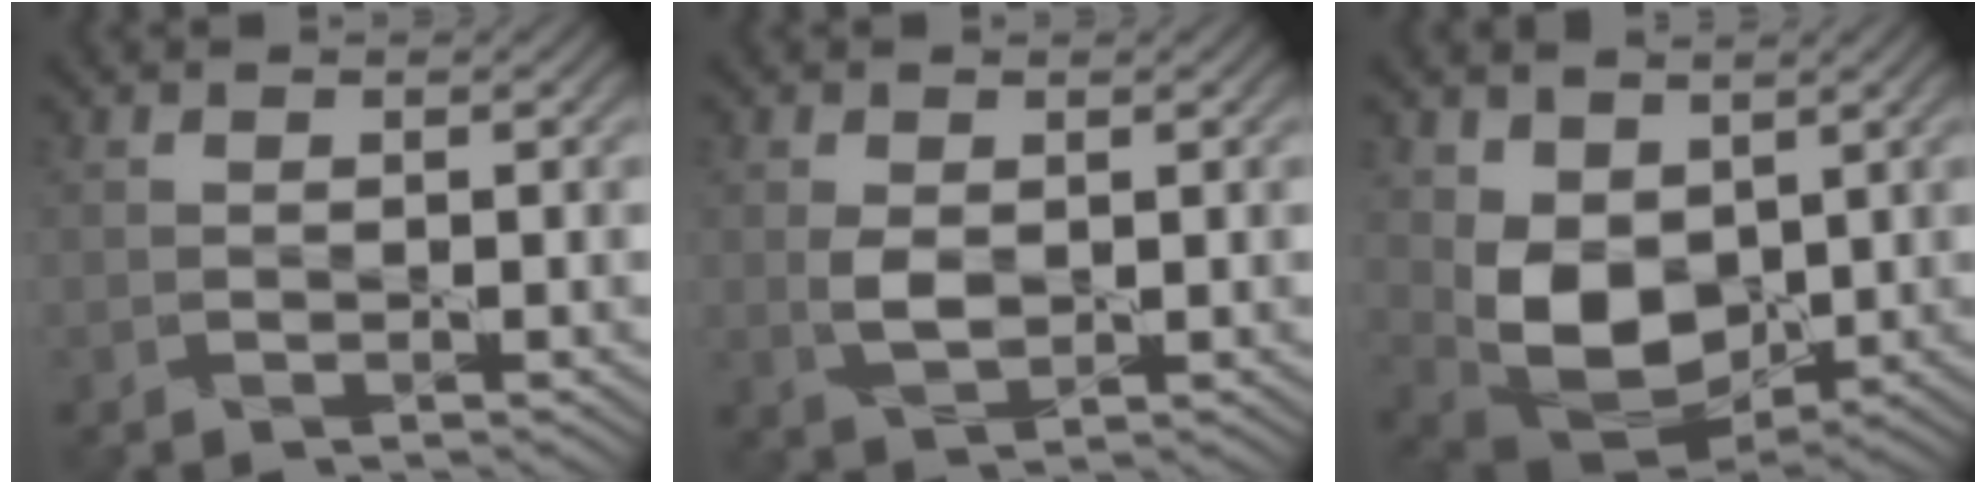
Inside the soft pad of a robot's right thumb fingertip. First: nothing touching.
{"total": 2.5, "force": [0.3, 1.5, 2.0], "torque": [-0.049, -0.003, 0.010]}
{"total": 8.4, "force": [1.7, 5.8, 5.8], "torque": [-0.135, -0.016, 0.033]}